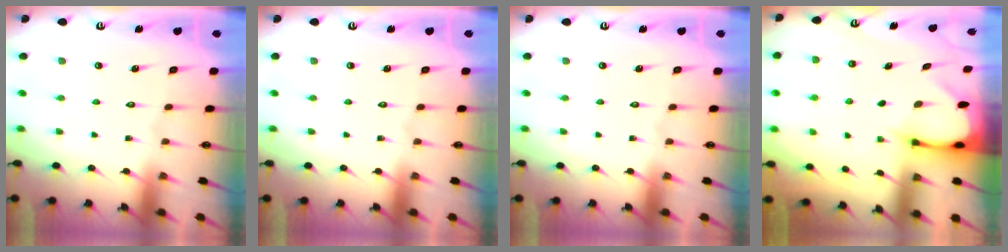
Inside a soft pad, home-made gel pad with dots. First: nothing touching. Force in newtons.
{"total": 0.0}
{"total": 0.0}
{"total": 2.4, "press": 2.4, "slide": 0.3}